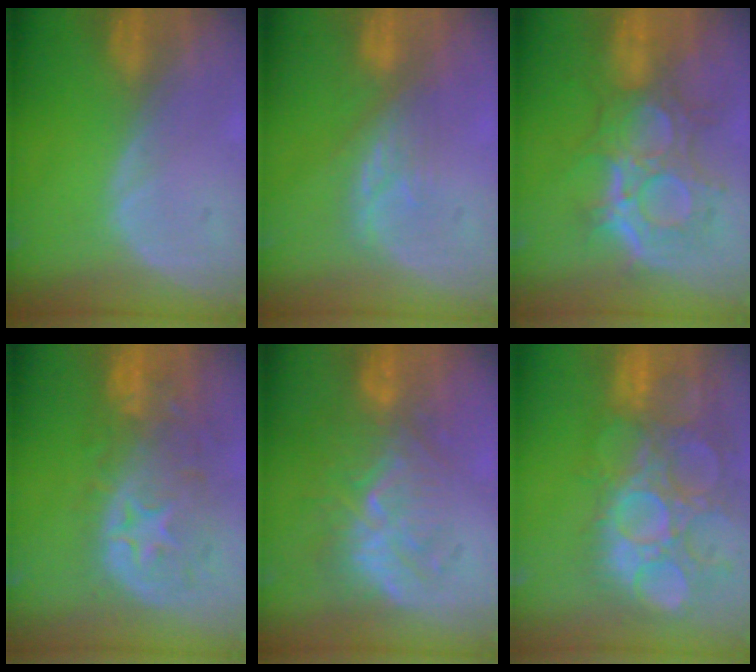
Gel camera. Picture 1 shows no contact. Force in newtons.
{"total": 4.3, "press": 4.0, "slide": 1.4}
{"total": 10.3, "press": 9.8, "slide": 3.3}
{"total": 11.4, "press": 9.8, "slide": 5.7}
{"total": 9.1, "press": 8.8, "slide": 2.3}
{"total": 14.9, "press": 12.8, "slide": 7.7}